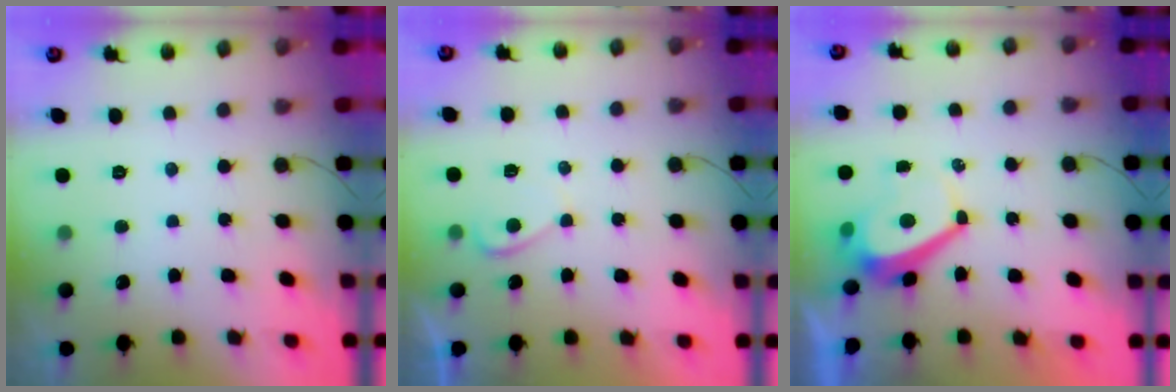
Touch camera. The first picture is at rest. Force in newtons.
{"total": 2.1, "press": 2.0, "slide": 0.5}
{"total": 4.6, "press": 4.6, "slide": 0.5}